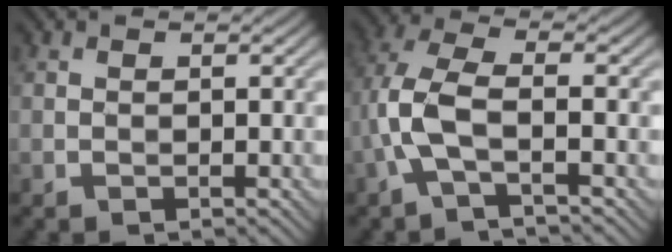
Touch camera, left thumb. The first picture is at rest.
{"total": 6.5, "force": [-2.0, 2.2, 5.8], "torque": [-0.142, 0.011, -0.054]}